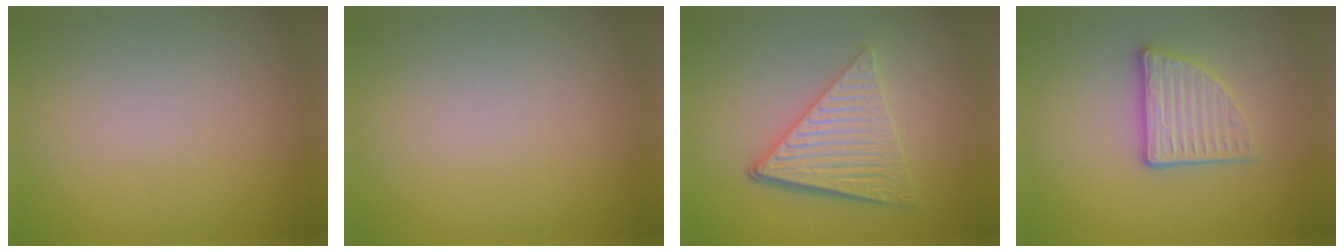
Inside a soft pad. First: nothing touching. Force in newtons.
{"total": 0.0}
{"total": 6.0, "press": 4.2, "slide": 4.3}
{"total": 3.4, "press": 2.9, "slide": 1.7}